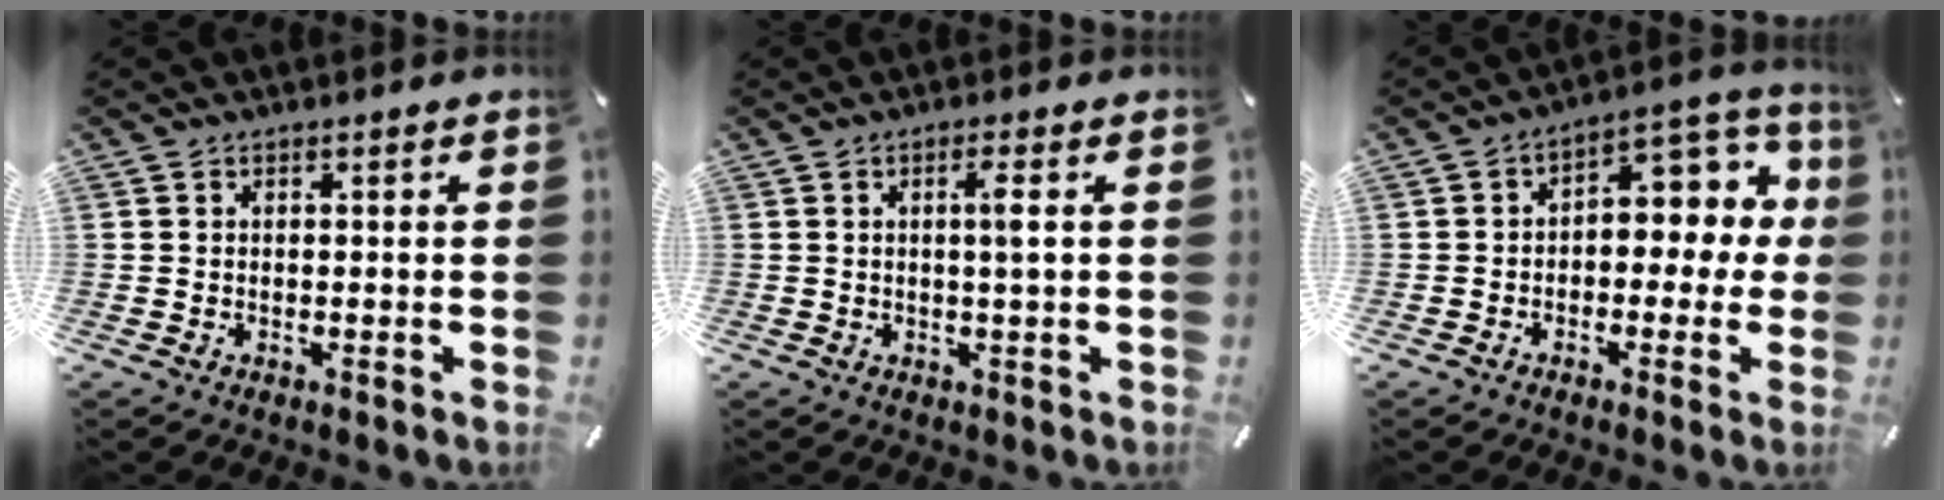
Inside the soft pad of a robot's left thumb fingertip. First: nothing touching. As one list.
[{"total": 3.4, "force": [0.5, 0.1, 3.3], "torque": [-0.065, -0.001, 0.005]}, {"total": 8.7, "force": [1.1, 6.0, 6.2], "torque": [-0.069, -0.013, 0.014]}]